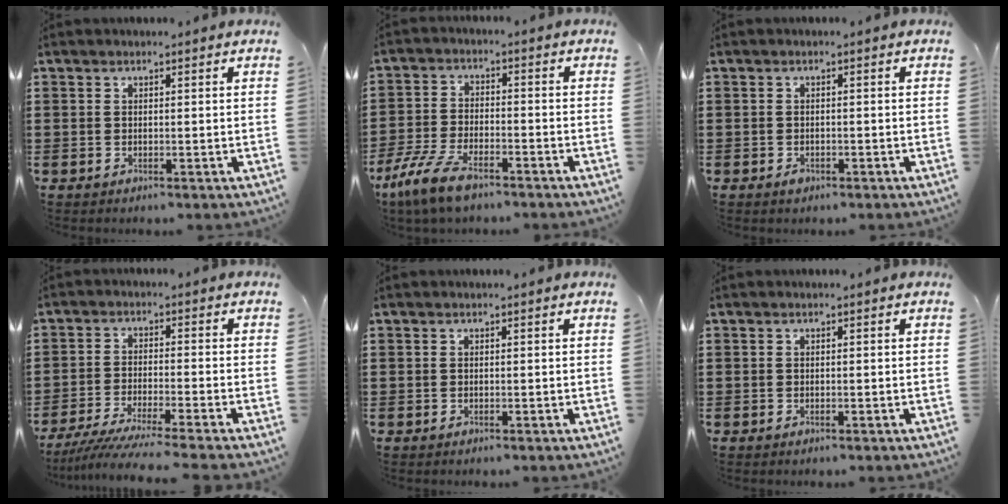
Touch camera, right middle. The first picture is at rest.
{"total": 7.6, "force": [-5.4, 2.3, 4.8], "torque": [-0.115, -0.003, -0.105]}
{"total": 1.0, "force": [-0.7, 0.5, 0.4], "torque": [-0.010, -0.004, -0.014]}
{"total": 5.0, "force": [-4.5, -0.5, 2.1], "torque": [-0.057, -0.024, -0.091]}
{"total": 0.0}
{"total": 0.0}